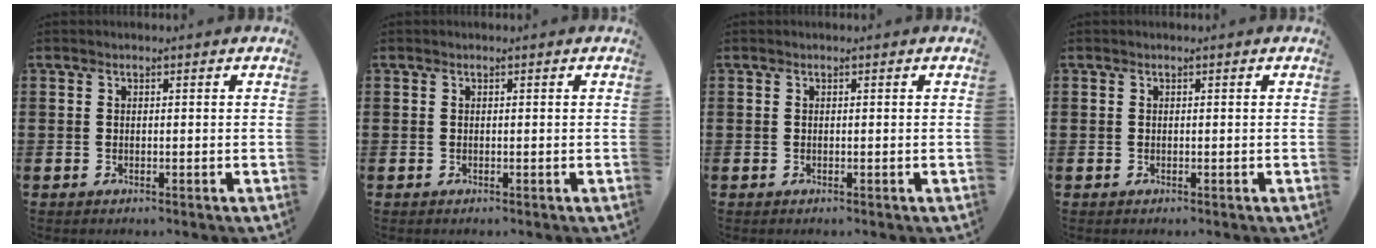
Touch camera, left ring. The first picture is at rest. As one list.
[{"total": 0.0}, {"total": 0.0}, {"total": 0.0}]